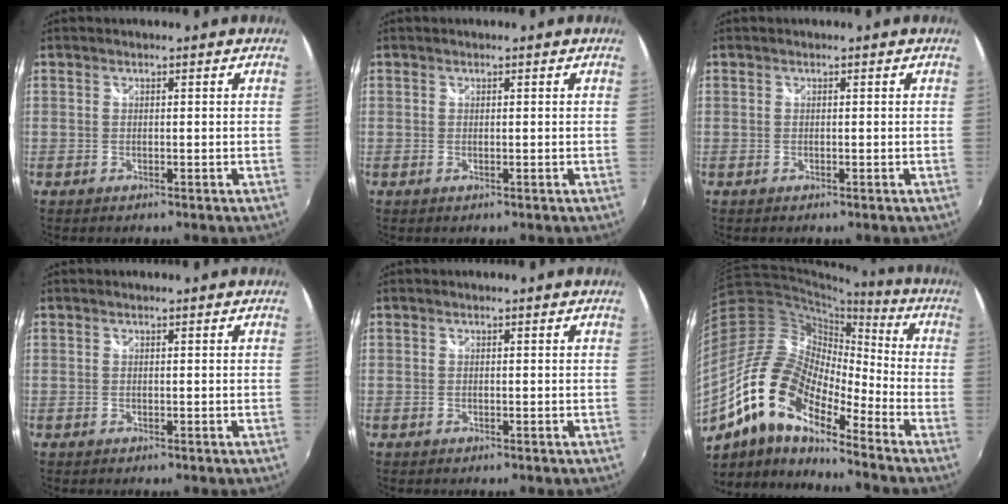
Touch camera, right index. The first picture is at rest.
{"total": 0.0}
{"total": 0.0}
{"total": 0.0}
{"total": 0.0}
{"total": 16.7, "force": [-10.5, 6.2, 11.5], "torque": [-0.200, -0.002, -0.218]}